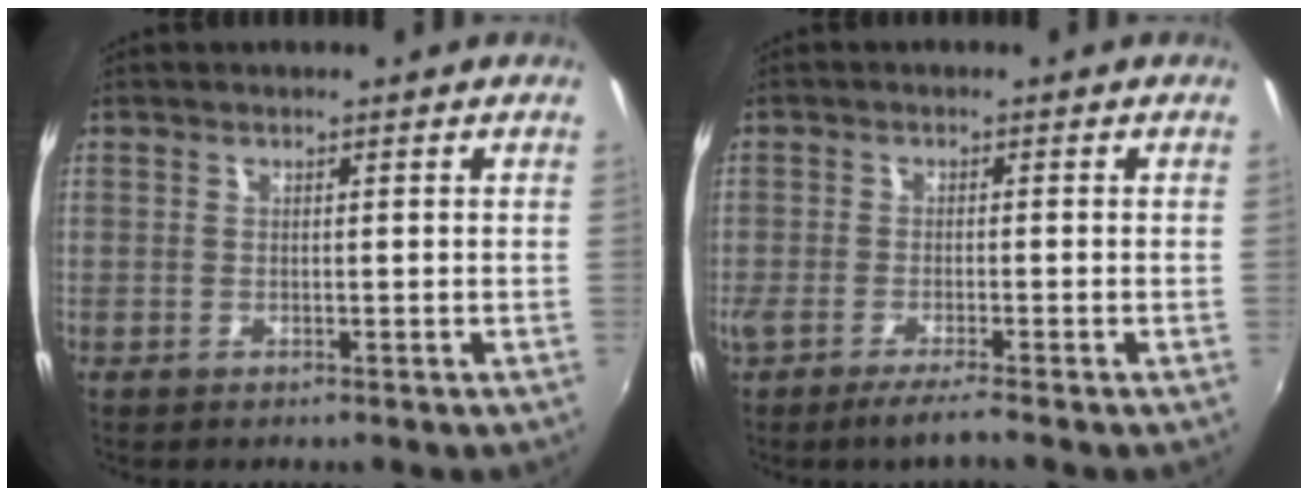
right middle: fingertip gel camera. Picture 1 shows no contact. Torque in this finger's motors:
{"motor_torque": [-0.01, -0.16, 0.14, 0.04]}